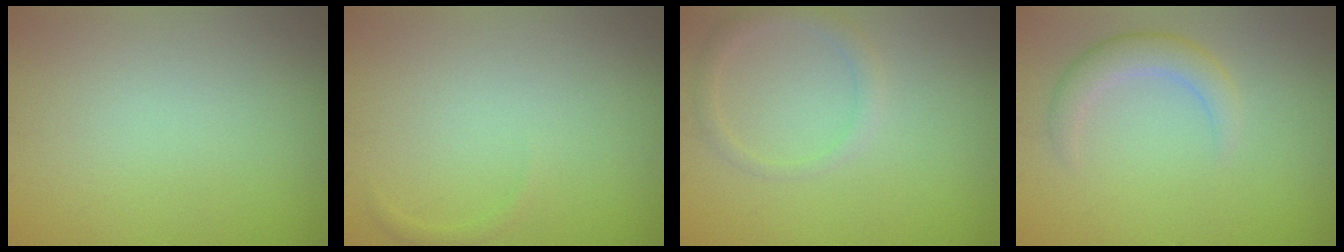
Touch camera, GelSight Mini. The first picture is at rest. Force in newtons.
{"total": 0.5, "press": 0.5, "slide": 0.1}
{"total": 1.9, "press": 1.9, "slide": 0.1}
{"total": 2.8, "press": 2.8, "slide": 0.2}